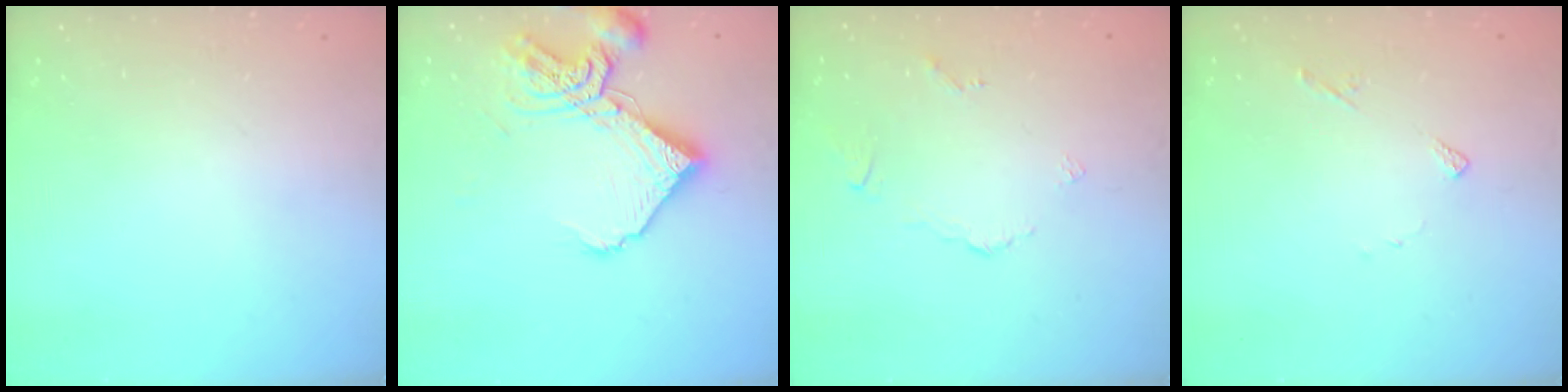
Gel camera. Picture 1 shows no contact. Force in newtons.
{"total": 14.0, "press": 13.9, "slide": 1.7}
{"total": 2.6, "press": 2.6, "slide": 0.6}
{"total": 4.8, "press": 4.8, "slide": 0.6}